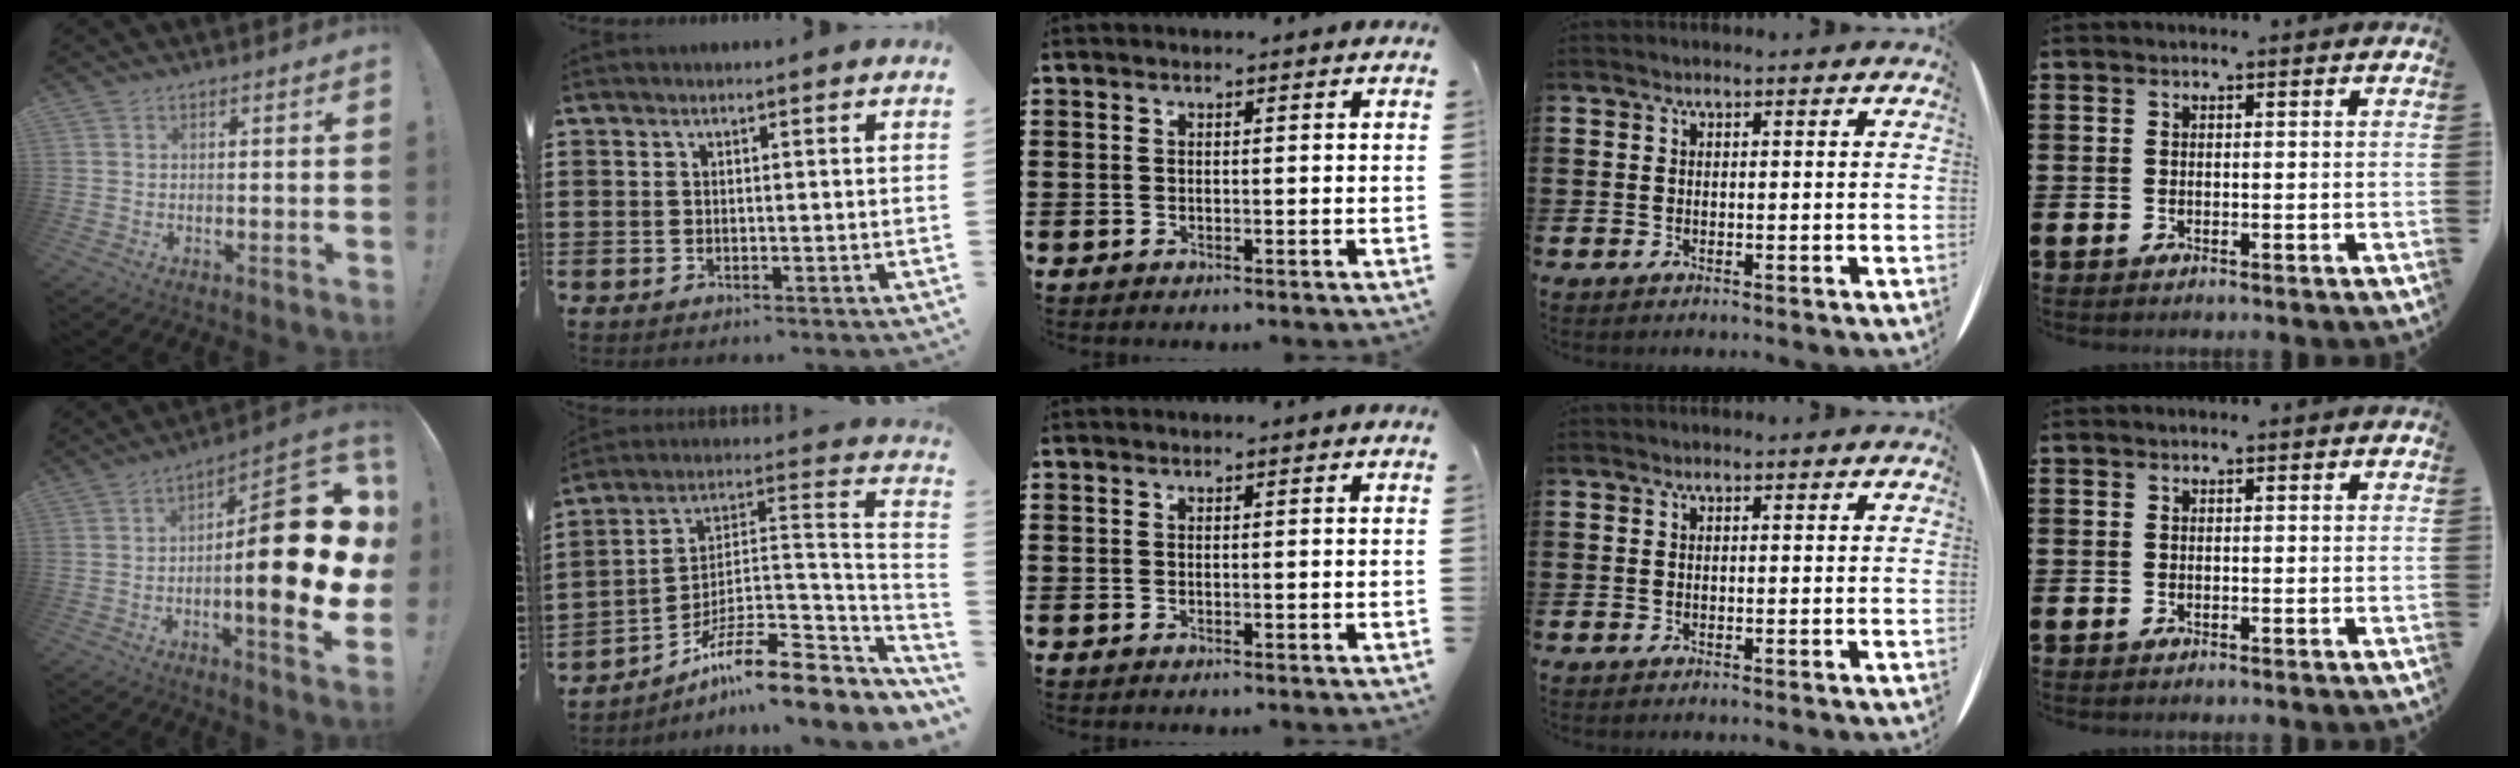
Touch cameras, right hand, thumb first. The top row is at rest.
{"thumb": {"total": 24.6, "force": [-1.3, 7.5, 23.5], "torque": [-0.333, 0.011, -0.023]}, "index": {"total": 11.3, "force": [-8.2, 2.2, 7.5], "torque": [-0.117, 0.010, -0.155]}}